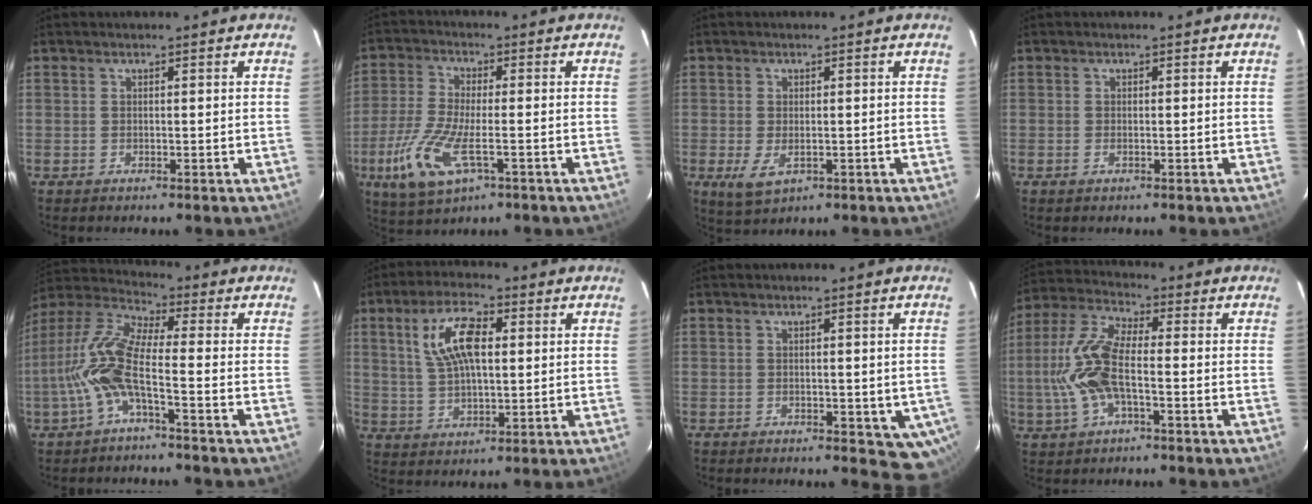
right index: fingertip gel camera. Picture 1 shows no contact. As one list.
[{"total": 11.6, "force": [-4.6, 4.3, 9.7], "torque": [-0.222, -0.018, -0.086]}, {"total": 4.6, "force": [-1.4, 2.7, 3.5], "torque": [-0.072, -0.015, -0.020]}, {"total": 0.8, "force": [-0.4, 0.5, 0.5], "torque": [-0.010, -0.002, -0.008]}, {"total": 10.8, "force": [-3.2, 1.9, 10.1], "torque": [-0.227, 0.009, -0.068]}, {"total": 10.4, "force": [2.9, 4.6, 8.9], "torque": [-0.175, 0.016, 0.058]}, {"total": 5.5, "force": [-1.9, 3.6, 3.6], "torque": [-0.029, 0.001, -0.018]}, {"total": 12.0, "force": [-2.1, 4.7, 10.8], "torque": [-0.241, 0.008, -0.045]}]